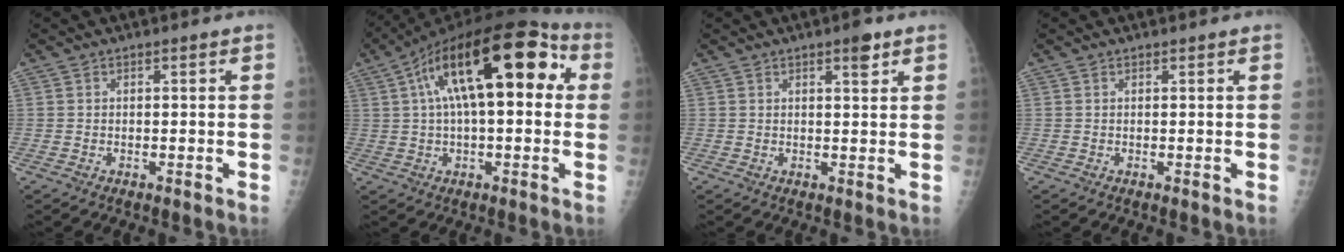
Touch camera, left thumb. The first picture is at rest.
{"total": 20.7, "force": [5.2, 9.1, 17.8], "torque": [-0.269, 0.046, 0.073]}
{"total": 2.8, "force": [1.8, 0.8, 2.0], "torque": [-0.022, -0.009, 0.023]}
{"total": 0.0}